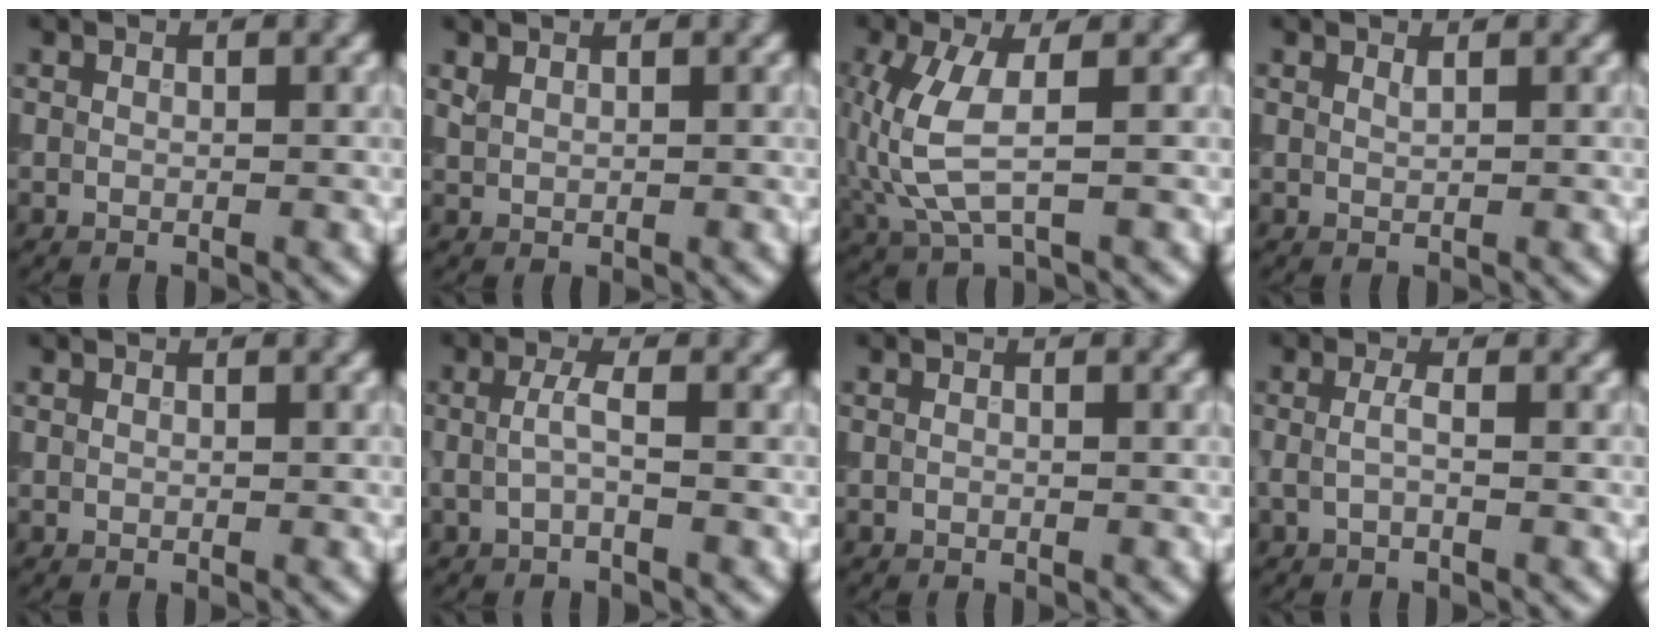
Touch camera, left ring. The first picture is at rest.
{"total": 0.6, "force": [0.5, 0.2, 0.3], "torque": [-0.009, 0.001, 0.016]}
{"total": 5.4, "force": [-0.2, 2.0, 5.0], "torque": [-0.139, -0.004, -0.002]}
{"total": 0.5, "force": [0.4, 0.1, 0.3], "torque": [-0.002, -0.002, 0.008]}
{"total": 0.0}
{"total": 1.6, "force": [-0.2, 0.2, 1.6], "torque": [-0.036, -0.001, -0.004]}
{"total": 0.0}
{"total": 1.3, "force": [-0.2, 0.3, 1.3], "torque": [-0.026, -0.004, -0.005]}